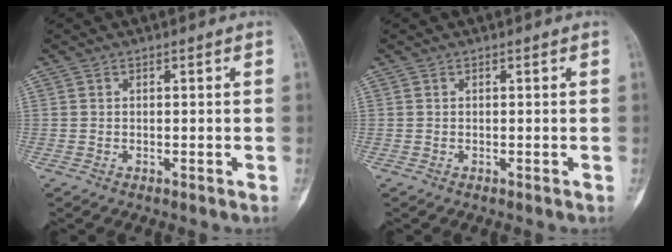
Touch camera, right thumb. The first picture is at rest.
{"total": 0.0}